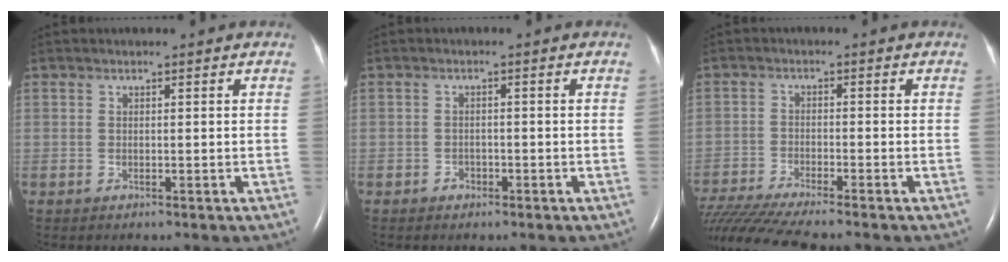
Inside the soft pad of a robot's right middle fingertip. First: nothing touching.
{"total": 1.3, "force": [-0.8, 0.9, 0.4], "torque": [-0.007, 0.004, -0.013]}
{"total": 12.7, "force": [-11.2, -0.4, 5.9], "torque": [-0.104, -0.023, -0.190]}